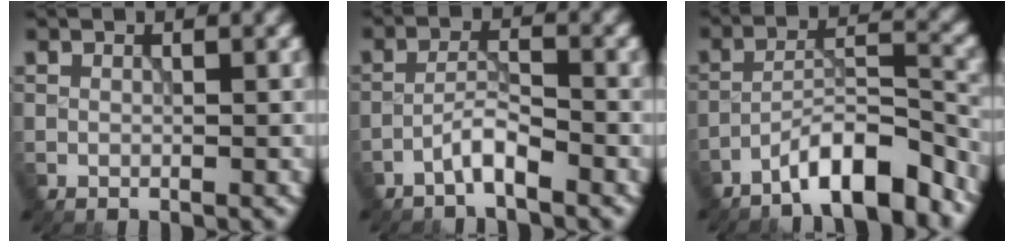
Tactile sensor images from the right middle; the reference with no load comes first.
{"total": 2.3, "force": [-1.8, 0.2, 1.4], "torque": [-0.025, 0.011, -0.040]}
{"total": 7.0, "force": [-5.3, 1.4, 4.4], "torque": [-0.066, 0.011, -0.090]}